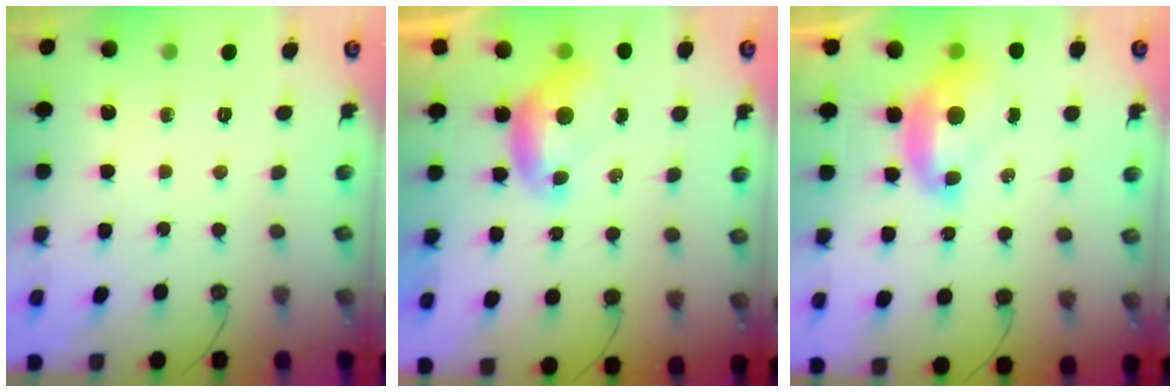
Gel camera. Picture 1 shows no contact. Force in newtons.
{"total": 0.0}
{"total": 2.2, "press": 2.1, "slide": 0.6}